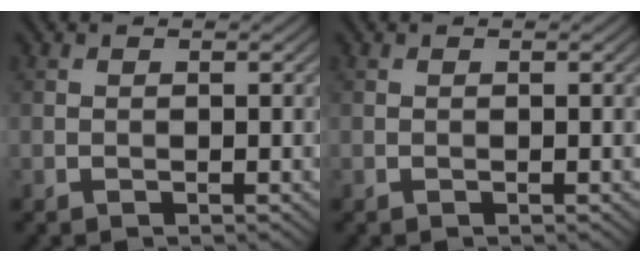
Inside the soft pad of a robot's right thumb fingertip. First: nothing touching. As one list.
[{"total": 0.0}]